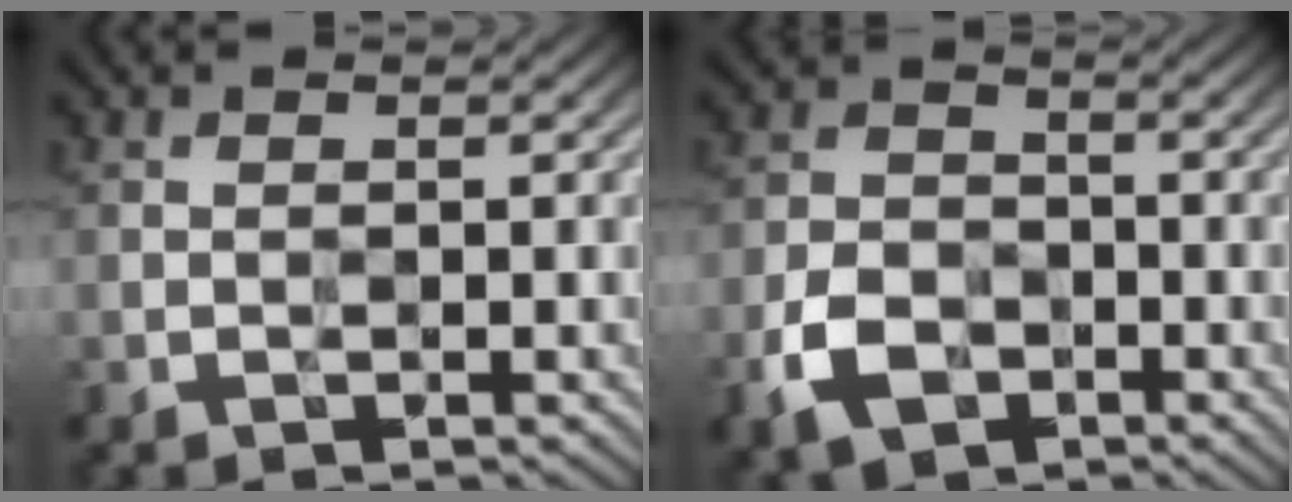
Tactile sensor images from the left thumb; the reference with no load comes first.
{"total": 6.3, "force": [-3.2, 4.1, 3.5], "torque": [-0.079, -0.004, -0.070]}